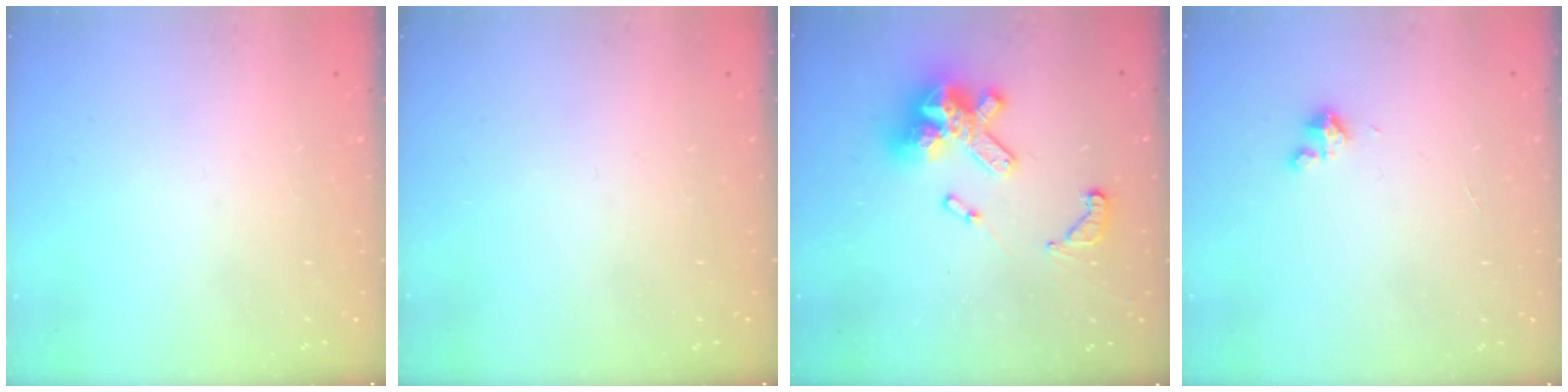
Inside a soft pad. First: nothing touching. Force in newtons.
{"total": 0.0}
{"total": 18.8, "press": 18.8, "slide": 1.4}
{"total": 2.7, "press": 2.6, "slide": 0.4}